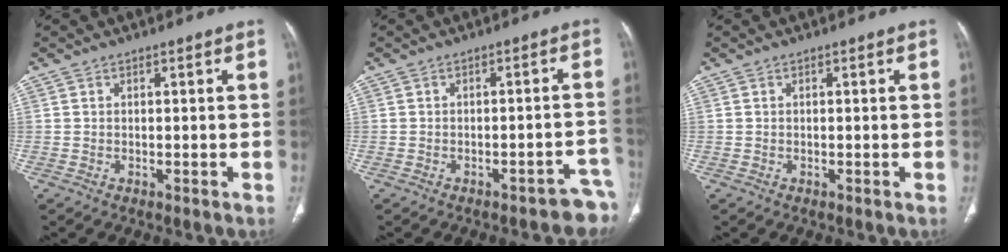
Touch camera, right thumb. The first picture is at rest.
{"total": 6.9, "force": [-5.4, 2.6, 3.4], "torque": [-0.017, 0.043, -0.062]}
{"total": 0.0}